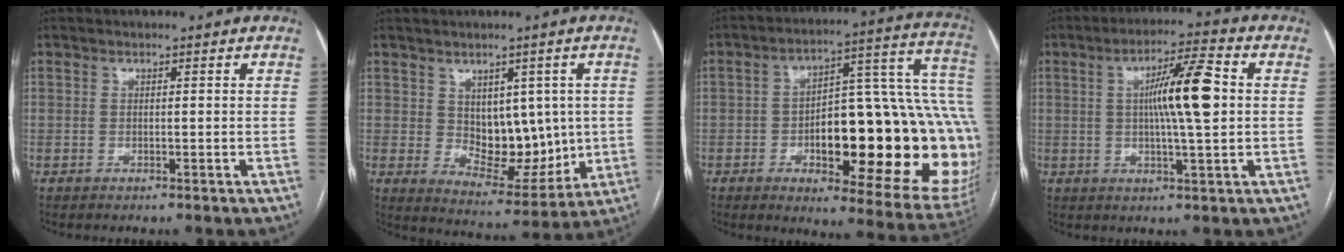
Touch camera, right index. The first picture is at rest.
{"total": 9.7, "force": [1.2, 6.0, 7.6], "torque": [-0.095, 0.003, 0.042]}
{"total": 30.8, "force": [-5.1, 8.5, 29.2], "torque": [-0.299, 0.039, -0.052]}
{"total": 9.9, "force": [1.2, 0.6, 9.8], "torque": [-0.166, 0.009, 0.018]}